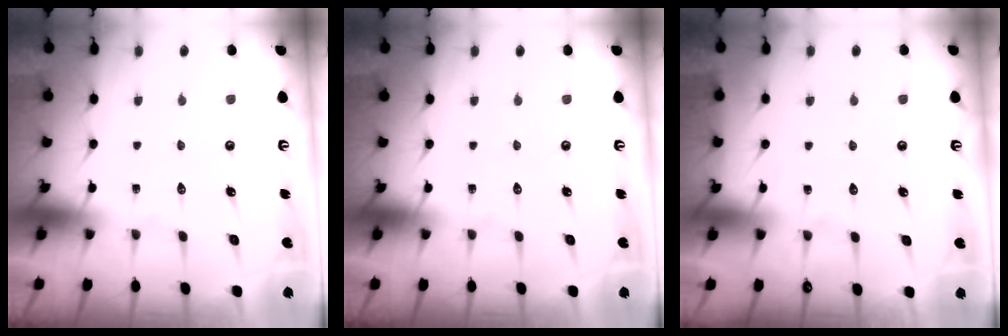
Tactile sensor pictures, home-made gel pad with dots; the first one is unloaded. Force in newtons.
{"total": 0.0}
{"total": 4.3, "press": 4.2, "slide": 0.6}